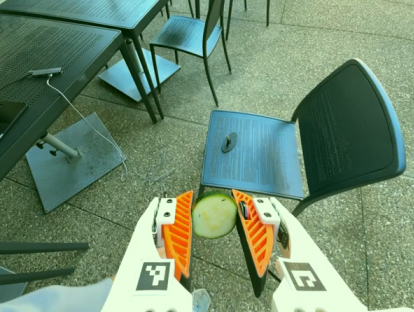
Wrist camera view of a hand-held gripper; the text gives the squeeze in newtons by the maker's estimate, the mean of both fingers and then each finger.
{"total": 11.8, "left": 11.6, "right": 11.9}